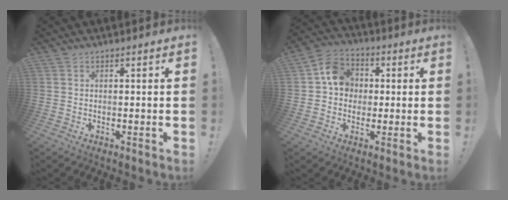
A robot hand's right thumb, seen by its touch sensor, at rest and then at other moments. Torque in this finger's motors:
{"motor_torque": [0.08, 0.11, 0.46, -0.01, 0.05]}